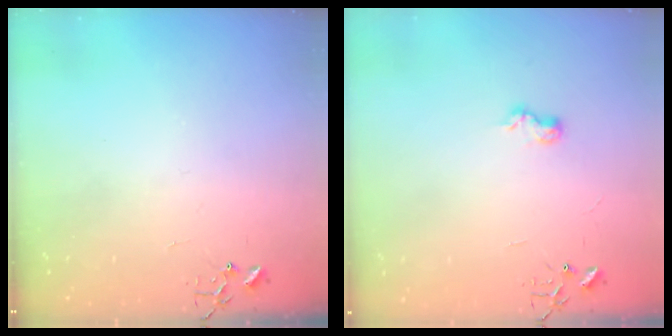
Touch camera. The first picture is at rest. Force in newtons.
{"total": 6.3, "press": 6.3, "slide": 0.8}